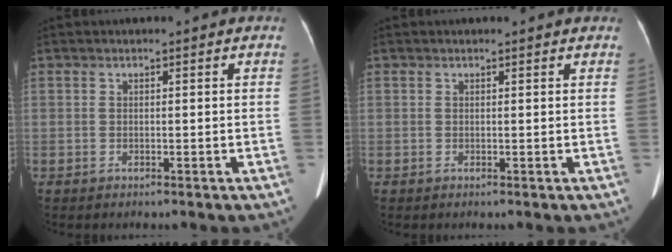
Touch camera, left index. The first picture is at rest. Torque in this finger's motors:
{"motor_torque": [0.02, 0.06, -0.01, -0.01]}